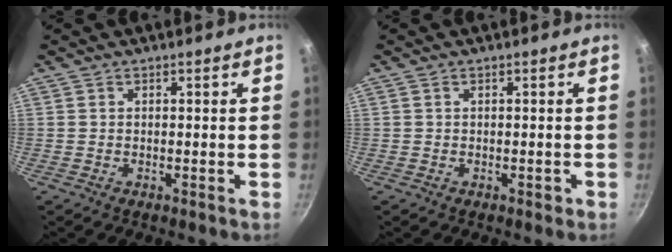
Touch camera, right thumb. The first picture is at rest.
{"total": 1.1, "force": [-0.2, 0.7, 0.8], "torque": [-0.002, 0.006, -0.002]}